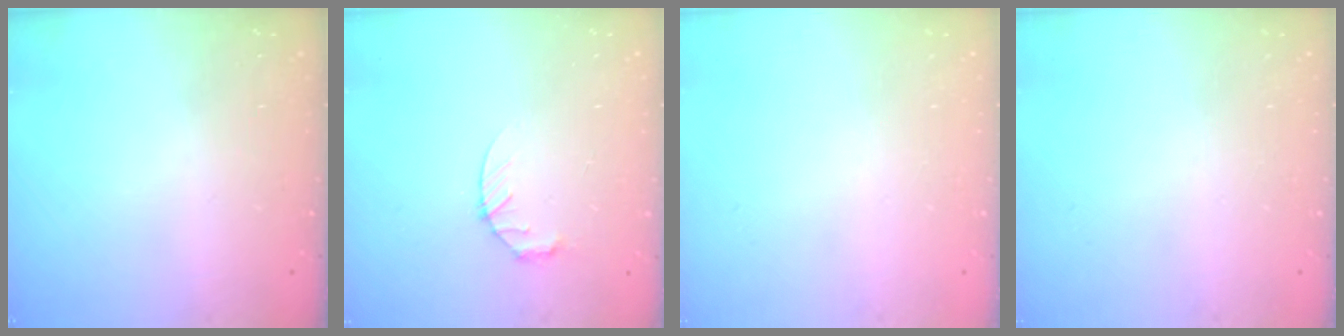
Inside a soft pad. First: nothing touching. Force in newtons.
{"total": 3.6, "press": 3.6, "slide": 0.5}
{"total": 0.0}
{"total": 0.0}